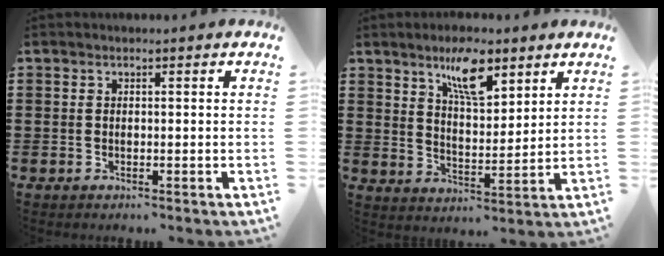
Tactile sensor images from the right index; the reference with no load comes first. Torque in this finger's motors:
{"motor_torque": [0.26, 0.19, 0.23, 0.10]}